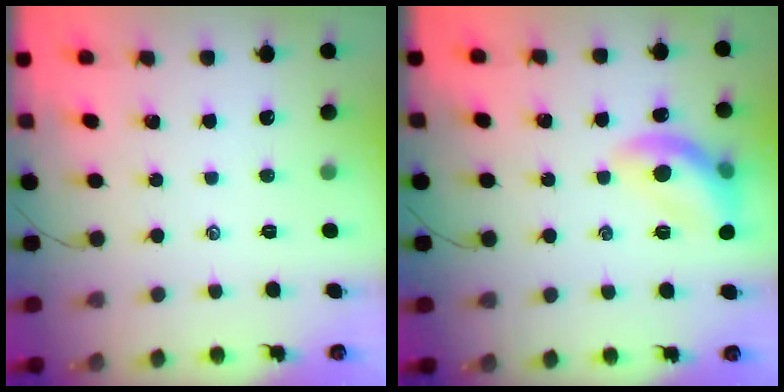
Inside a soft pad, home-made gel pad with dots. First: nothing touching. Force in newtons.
{"total": 11.1, "press": 11.1, "slide": 0.5}